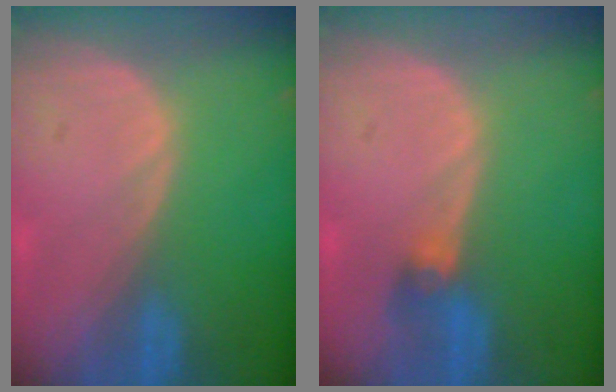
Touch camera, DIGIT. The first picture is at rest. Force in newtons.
{"total": 2.8, "press": 2.6, "slide": 1.0}